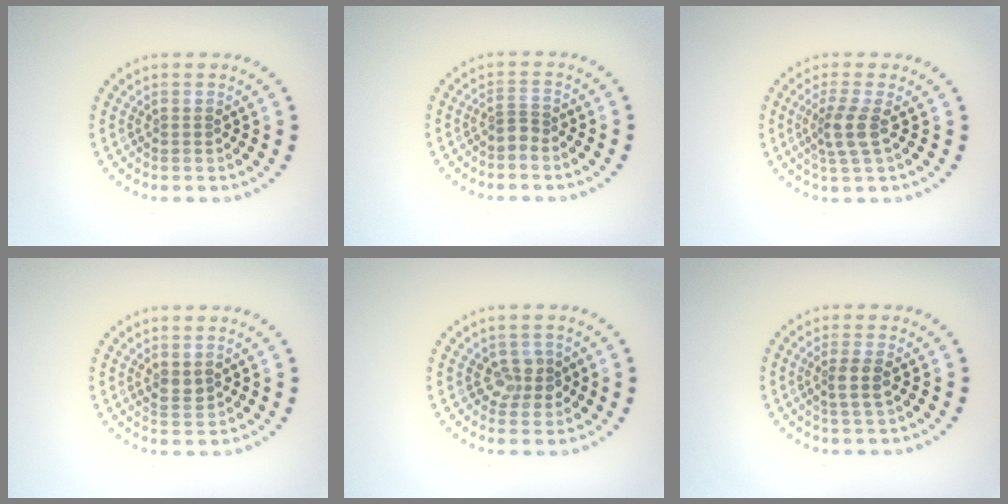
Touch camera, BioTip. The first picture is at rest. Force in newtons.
{"total": 1.1, "press": 0.6, "slide": 0.9}
{"total": 2.6, "press": 2.0, "slide": 1.7}
{"total": 1.2, "press": 1.1, "slide": 0.4}
{"total": 2.4, "press": 2.2, "slide": 0.9}
{"total": 1.9, "press": 1.6, "slide": 1.0}